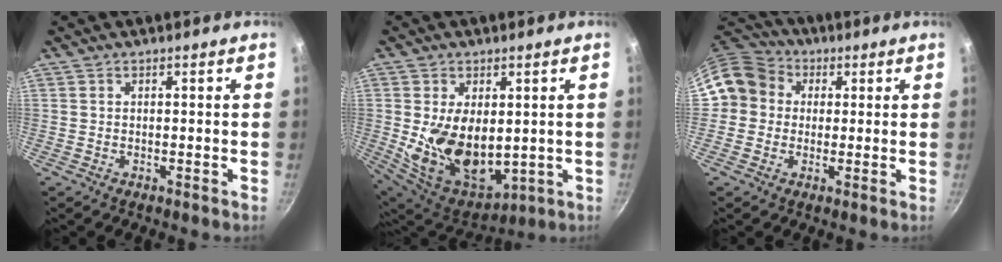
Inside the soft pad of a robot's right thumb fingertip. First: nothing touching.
{"total": 16.1, "force": [0.8, 10.1, 12.6], "torque": [-0.200, -0.034, 0.039]}
{"total": 9.2, "force": [1.4, 8.4, 3.4], "torque": [-0.023, 0.022, 0.005]}